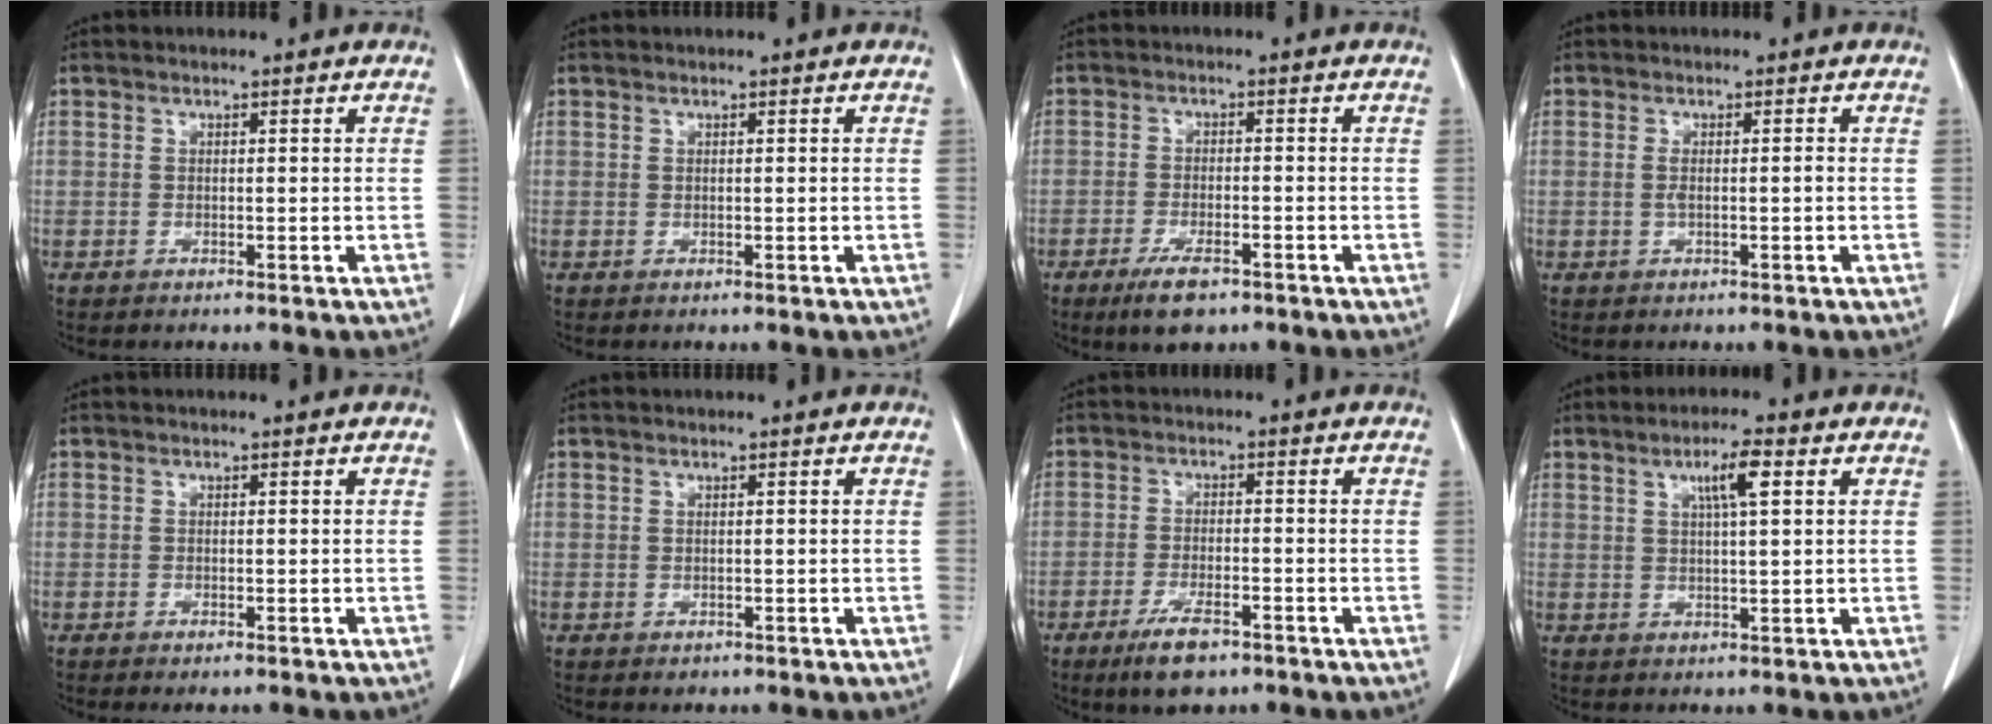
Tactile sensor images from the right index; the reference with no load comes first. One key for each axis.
{"total": 0.0}
{"total": 5.8, "fx": -3.8, "fy": 1.7, "fz": 4.0, "tx": -0.081, "ty": -0.010, "tz": -0.062}
{"total": 1.5, "fx": -0.3, "fy": 0.1, "fz": 1.5, "tx": -0.028, "ty": 0.000, "tz": -0.004}
{"total": 0.7, "fx": -0.5, "fy": 0.1, "fz": 0.4, "tx": -0.012, "ty": -0.003, "tz": -0.005}
{"total": 0.5, "fx": -0.3, "fy": 0.5, "fz": 0.1, "tx": -0.004, "ty": 0.003, "tz": -0.002}
{"total": 6.2, "fx": -4.1, "fy": 1.7, "fz": 4.3, "tx": -0.088, "ty": -0.009, "tz": -0.068}
{"total": 4.6, "fx": 1.8, "fy": 0.4, "fz": 4.2, "tx": -0.075, "ty": 0.005, "tz": 0.031}